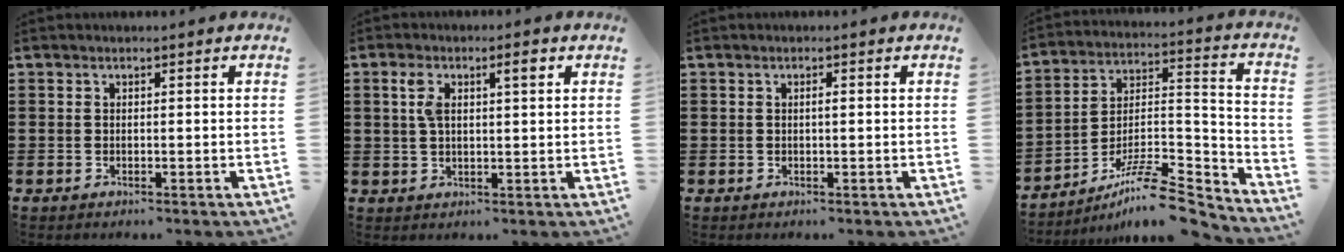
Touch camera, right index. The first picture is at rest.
{"total": 4.8, "force": [1.6, 1.6, 4.2], "torque": [-0.086, 0.011, 0.025]}
{"total": 0.8, "force": [0.1, 0.1, 0.8], "torque": [-0.015, 0.000, 0.001]}
{"total": 10.2, "force": [-8.4, 2.2, 5.5], "torque": [-0.088, 0.018, -0.159]}